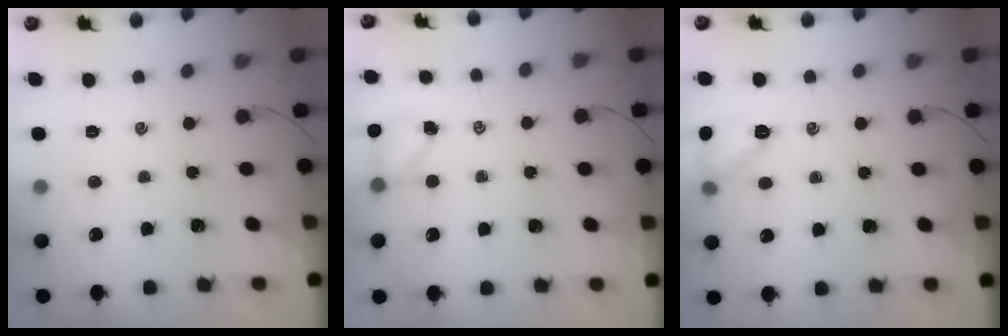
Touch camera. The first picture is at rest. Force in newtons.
{"total": 3.4, "press": 3.4, "slide": 0.6}
{"total": 10.0, "press": 9.8, "slide": 1.7}